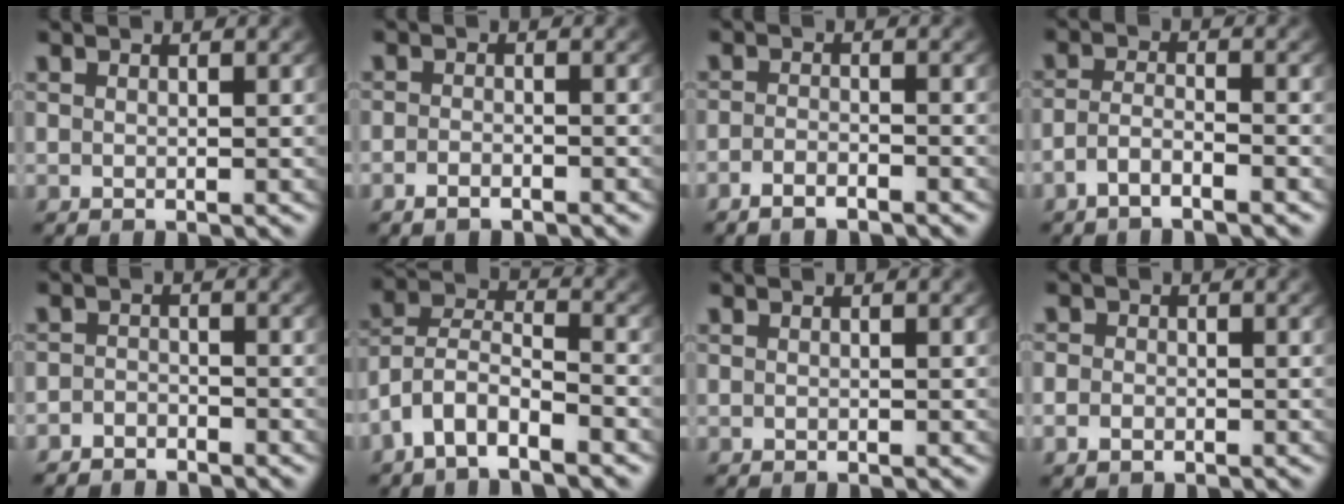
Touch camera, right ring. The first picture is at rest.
{"total": 1.7, "force": [-1.5, 0.4, 0.4], "torque": [-0.015, -0.007, -0.025]}
{"total": 2.4, "force": [-2.2, 0.4, 0.6], "torque": [-0.018, -0.008, -0.037]}
{"total": 2.8, "force": [-2.2, 1.0, 1.3], "torque": [-0.028, -0.010, -0.039]}
{"total": 2.9, "force": [-2.7, 1.1, -0.3], "torque": [0.001, -0.019, -0.043]}
{"total": 7.0, "force": [-2.0, 5.9, 3.2], "torque": [-0.094, -0.022, -0.045]}
{"total": 0.0}
{"total": 2.0, "force": [-0.9, 1.6, 0.5], "torque": [-0.015, -0.011, -0.013]}